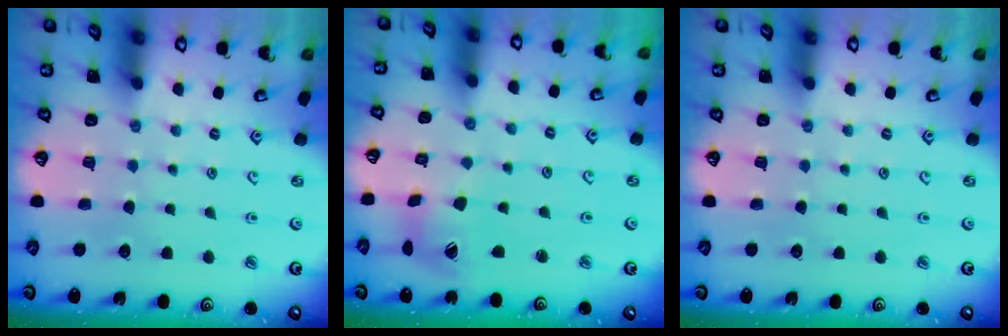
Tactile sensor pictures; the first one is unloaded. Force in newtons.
{"total": 8.8, "press": 8.8, "slide": 1.2}
{"total": 0.0}